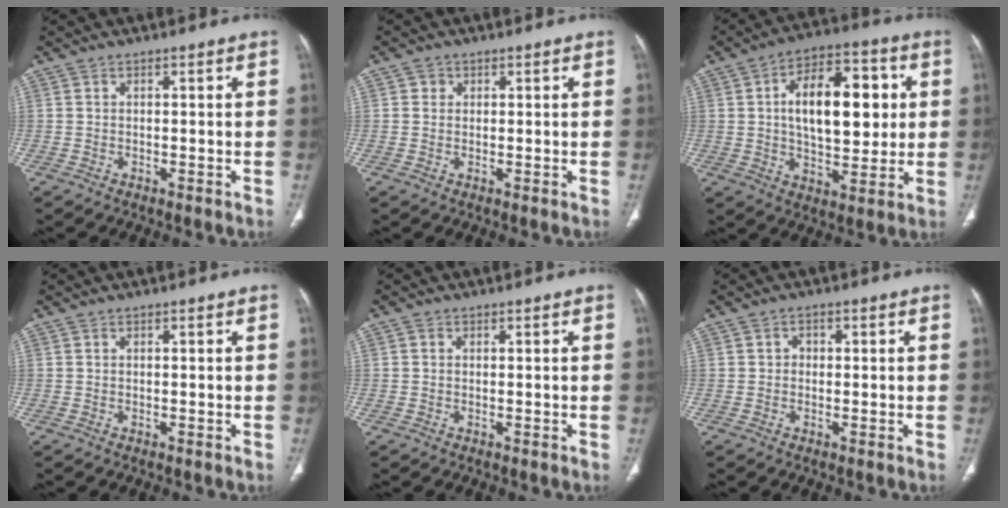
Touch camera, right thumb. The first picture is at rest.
{"total": 1.5, "force": [0.4, 1.4, 0.3], "torque": [0.005, 0.001, 0.004]}
{"total": 18.1, "force": [2.9, 9.6, 15.0], "torque": [-0.201, 0.011, 0.045]}
{"total": 0.0}
{"total": 0.6, "force": [0.1, 0.5, 0.2], "torque": [-0.001, 0.002, 0.000]}
{"total": 1.5, "force": [0.1, 1.4, 0.7], "torque": [-0.004, 0.005, -0.002]}